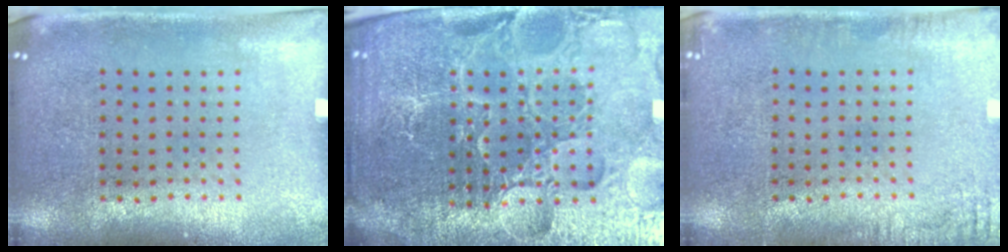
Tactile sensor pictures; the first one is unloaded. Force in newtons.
{"total": 6.2, "press": 5.6, "slide": 2.7}
{"total": 1.7, "press": 1.7, "slide": 0.2}